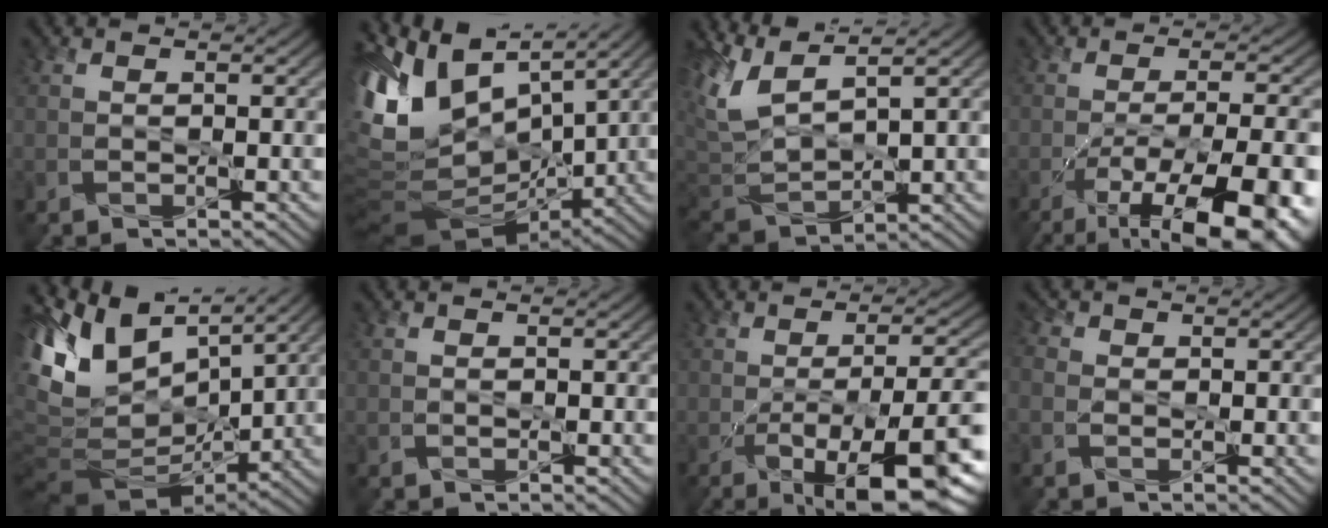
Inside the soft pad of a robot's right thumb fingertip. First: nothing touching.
{"total": 13.8, "force": [3.7, 7.6, 10.9], "torque": [-0.254, -0.003, 0.080]}
{"total": 7.9, "force": [3.5, 2.6, 6.6], "torque": [-0.172, 0.009, 0.068]}
{"total": 15.4, "force": [-8.8, 4.8, 11.7], "torque": [-0.182, -0.027, -0.119]}
{"total": 11.8, "force": [4.2, 7.4, 8.3], "torque": [-0.213, -0.004, 0.085]}
{"total": 0.0}
{"total": 12.8, "force": [-5.4, 4.0, 10.9], "torque": [-0.156, -0.018, -0.075]}
{"total": 1.6, "force": [-0.2, 1.3, 0.9], "torque": [-0.028, -0.001, -0.005]}